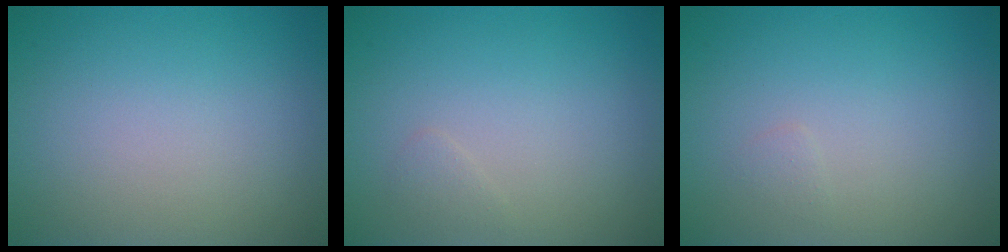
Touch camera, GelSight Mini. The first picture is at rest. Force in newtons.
{"total": 0.6, "press": 0.6, "slide": 0.0}
{"total": 0.5, "press": 0.5, "slide": 0.0}